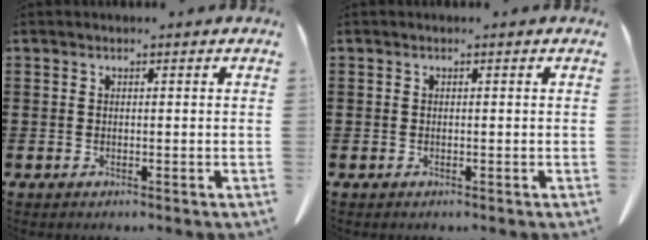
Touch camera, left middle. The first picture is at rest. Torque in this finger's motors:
{"motor_torque": [-1.04, -1.10, 0.00, -0.01]}